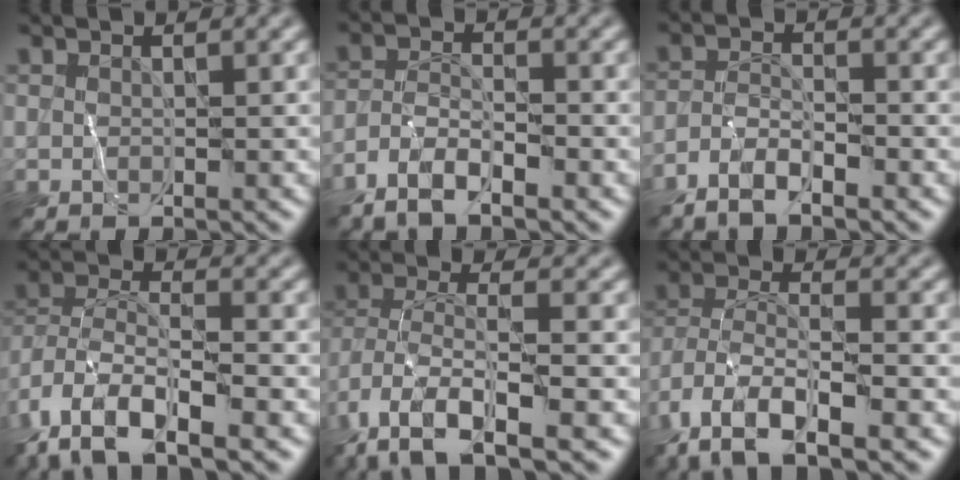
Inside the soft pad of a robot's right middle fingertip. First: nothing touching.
{"total": 3.5, "force": [-2.9, 0.7, 1.9], "torque": [-0.042, 0.005, -0.063]}
{"total": 2.7, "force": [-2.3, 0.4, 1.4], "torque": [-0.030, 0.006, -0.051]}
{"total": 10.8, "force": [-7.0, 4.2, 7.0], "torque": [-0.137, -0.007, -0.133]}
{"total": 8.6, "force": [-4.7, 2.7, 6.7], "torque": [-0.146, -0.010, -0.093]}
{"total": 10.1, "force": [-6.3, 3.5, 7.1], "torque": [-0.150, -0.010, -0.124]}